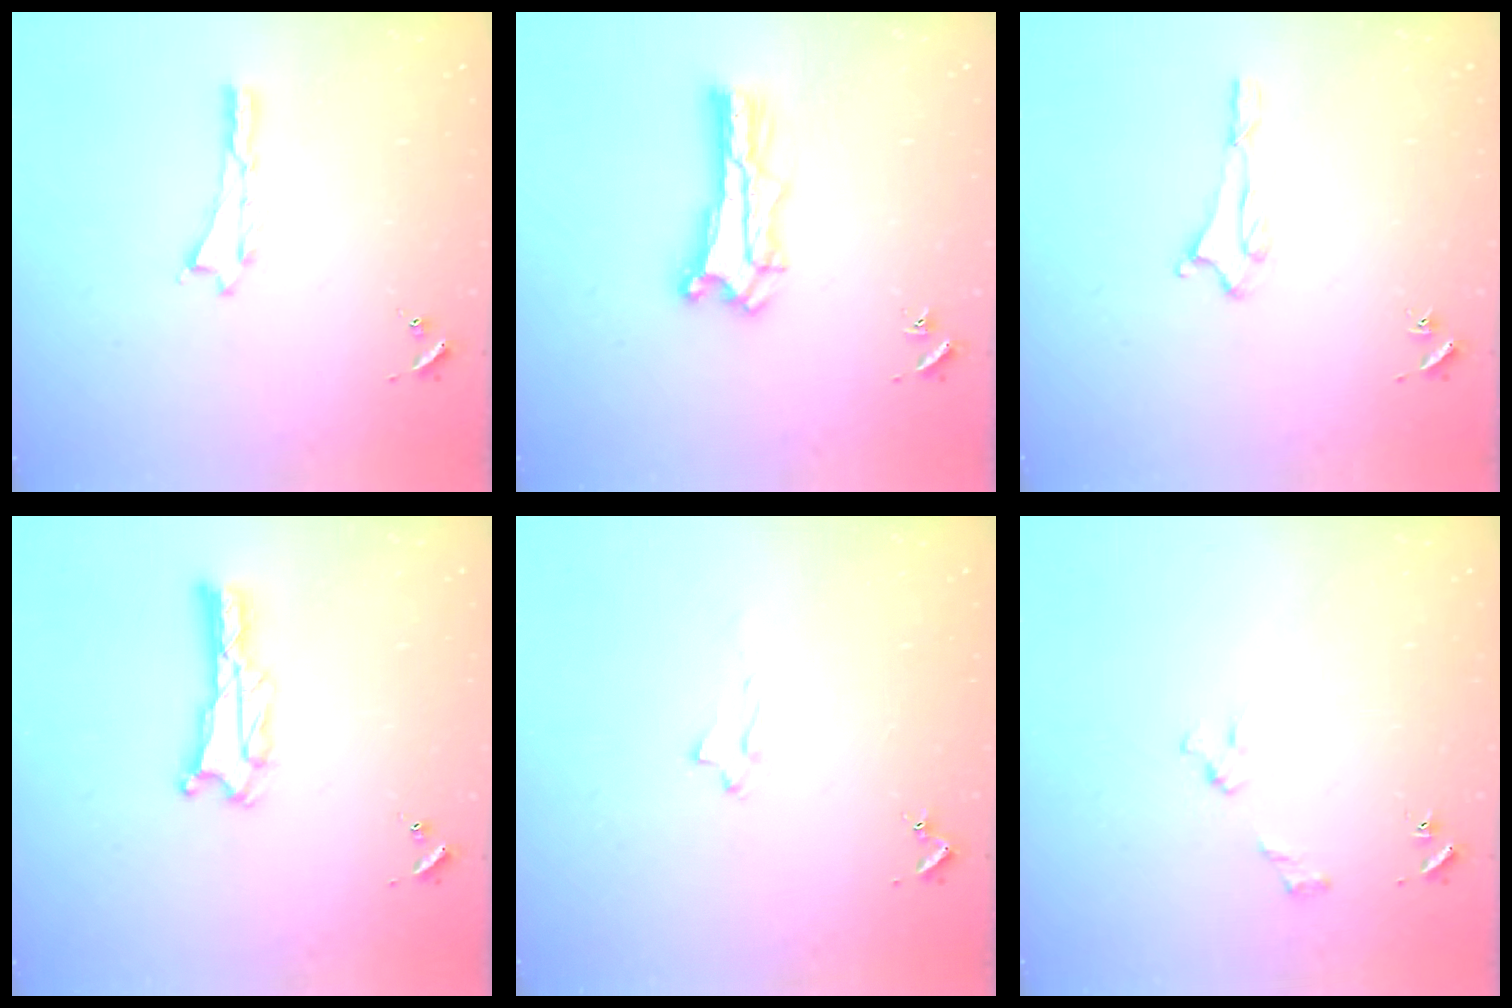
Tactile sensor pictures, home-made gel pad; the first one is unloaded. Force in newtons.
{"total": 1.4, "press": 1.4, "slide": 0.2}
{"total": 1.6, "press": 1.6, "slide": 0.2}
{"total": 1.4, "press": 1.4, "slide": 0.1}
{"total": 2.0, "press": 2.0, "slide": 0.4}
{"total": 2.7, "press": 2.6, "slide": 0.3}